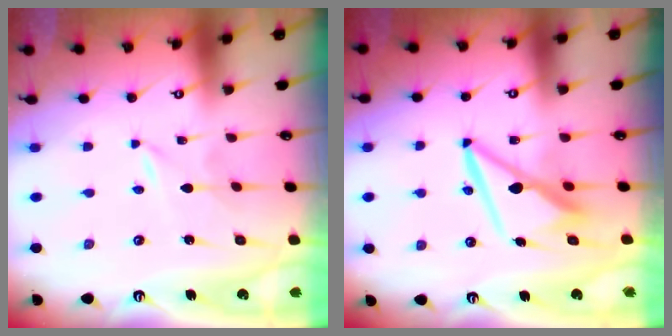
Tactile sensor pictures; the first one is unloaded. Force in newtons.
{"total": 9.9, "press": 9.8, "slide": 1.6}